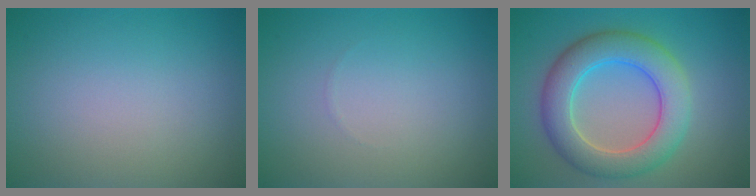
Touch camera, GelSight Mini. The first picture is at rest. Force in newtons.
{"total": 0.0}
{"total": 6.9, "press": 6.9, "slide": 0.3}